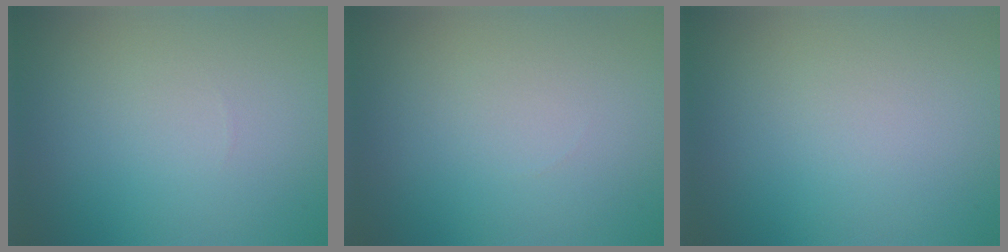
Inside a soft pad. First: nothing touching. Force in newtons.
{"total": 0.0}
{"total": 0.0}